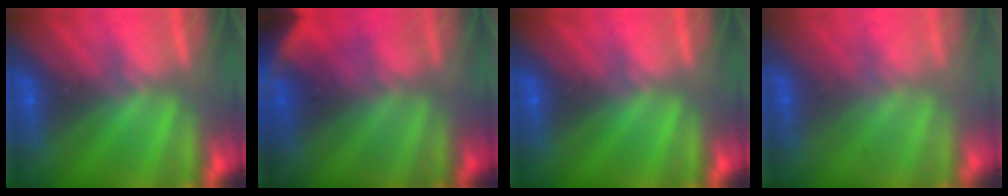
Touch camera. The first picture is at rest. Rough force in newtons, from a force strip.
{"total": 4.4}
{"total": 0.0}
{"total": 2.4}